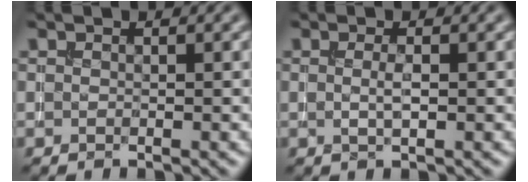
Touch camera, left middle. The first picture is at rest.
{"total": 1.4, "force": [0.1, 0.3, 1.3], "torque": [-0.027, -0.001, 0.000]}